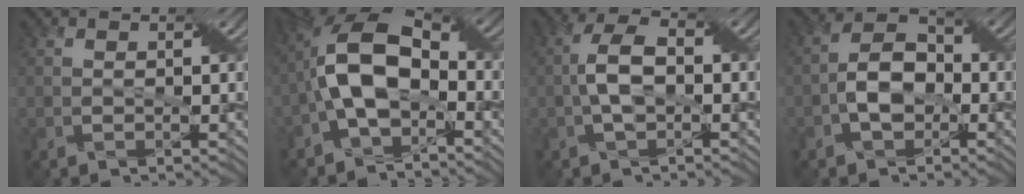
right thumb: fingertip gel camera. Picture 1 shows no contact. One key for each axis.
{"total": 10.6, "fx": -1.9, "fy": 6.0, "fz": 8.5, "tx": -0.164, "ty": 0.016, "tz": -0.052}
{"total": 4.8, "fx": -0.6, "fy": 2.3, "fz": 4.2, "tx": -0.091, "ty": 0.012, "tz": -0.015}
{"total": 5.2, "fx": -1.7, "fy": 3.5, "fz": 3.5, "tx": -0.060, "ty": 0.009, "tz": -0.040}